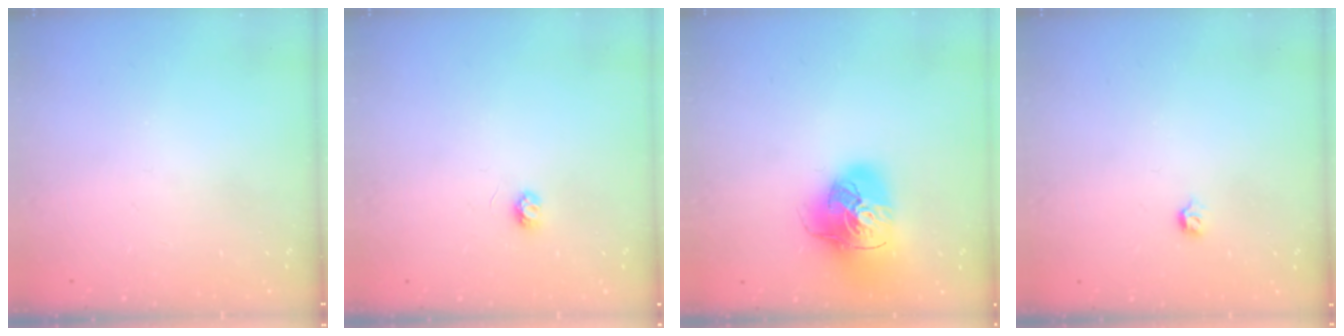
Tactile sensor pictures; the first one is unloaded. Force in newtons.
{"total": 3.2, "press": 3.2, "slide": 0.3}
{"total": 17.1, "press": 17.0, "slide": 2.5}
{"total": 2.8, "press": 2.7, "slide": 0.8}